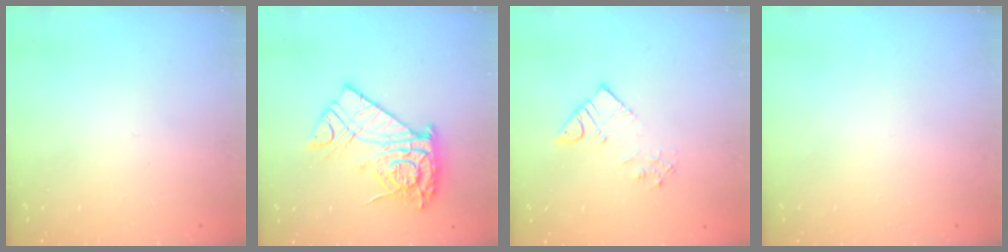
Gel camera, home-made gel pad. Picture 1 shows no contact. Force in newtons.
{"total": 15.9, "press": 15.8, "slide": 1.4}
{"total": 6.3, "press": 6.3, "slide": 0.4}
{"total": 0.0}